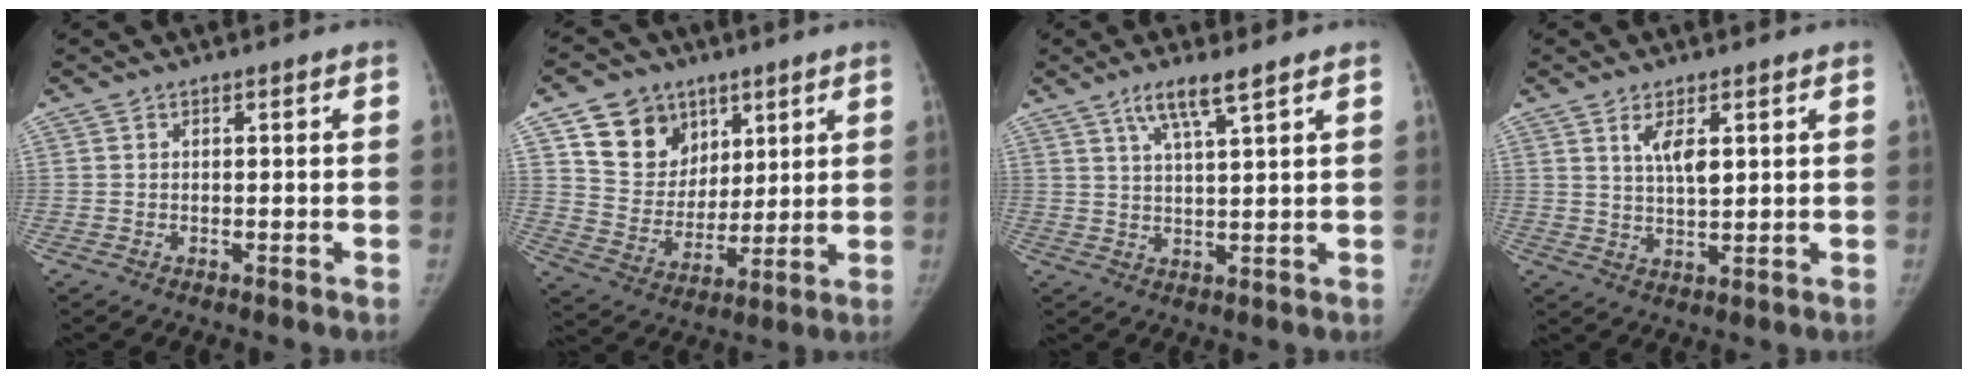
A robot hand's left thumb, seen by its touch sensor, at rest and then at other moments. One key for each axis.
{"total": 13.3, "fx": 7.1, "fy": 10.5, "fz": 4.0, "tx": -0.029, "ty": -0.036, "tz": 0.135}
{"total": 5.7, "fx": 3.7, "fy": 0.4, "fz": 4.3, "tx": -0.085, "ty": -0.016, "tz": 0.076}
{"total": 4.7, "fx": 2.1, "fy": 1.8, "fz": 3.8, "tx": -0.061, "ty": -0.015, "tz": 0.041}